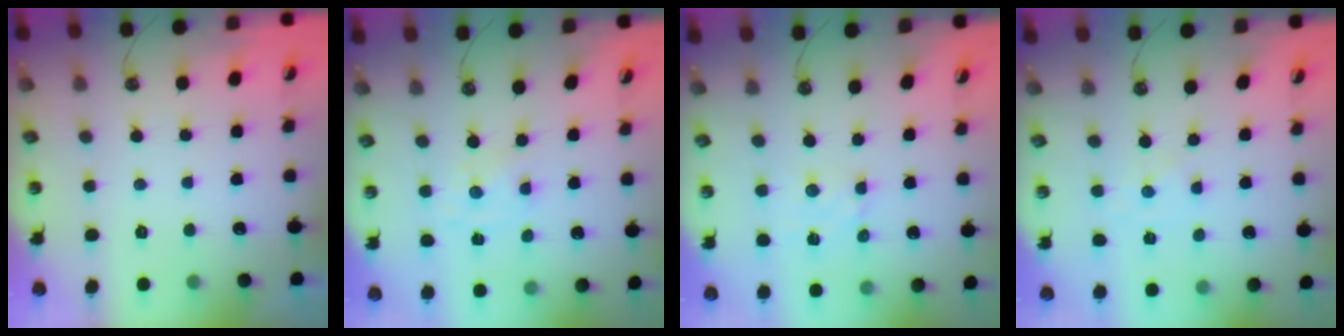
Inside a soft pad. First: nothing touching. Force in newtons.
{"total": 1.1, "press": 1.1, "slide": 0.2}
{"total": 2.6, "press": 2.6, "slide": 0.3}
{"total": 0.8, "press": 0.7, "slide": 0.4}